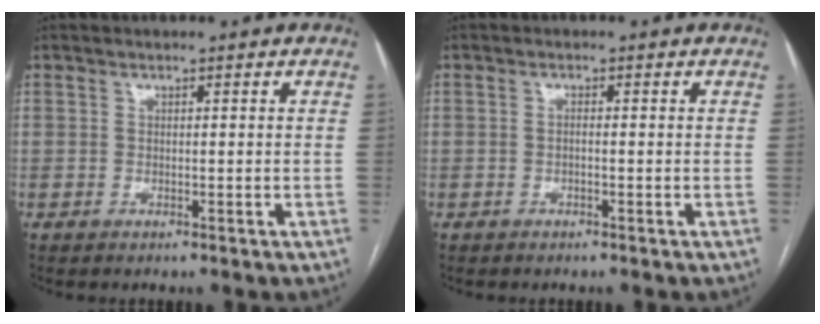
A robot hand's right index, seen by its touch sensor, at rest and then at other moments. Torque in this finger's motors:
{"motor_torque": [-0.08, -0.14, 0.00, -0.02]}